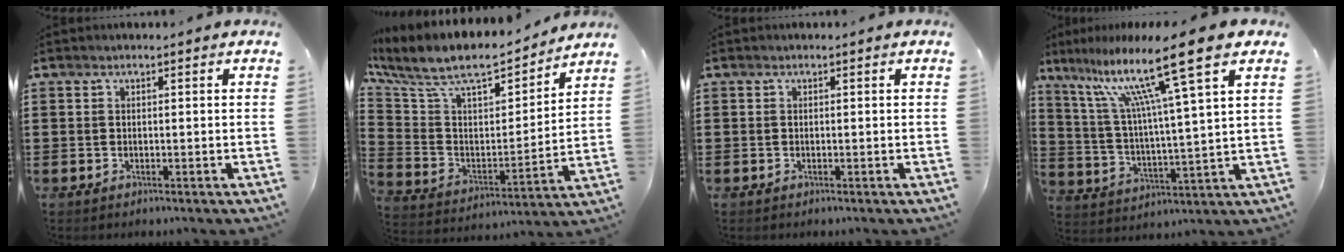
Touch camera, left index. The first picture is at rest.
{"total": 9.4, "force": [7.6, 2.9, 4.8], "torque": [-0.128, -0.052, 0.127]}
{"total": 0.0}
{"total": 14.6, "force": [9.4, 0.3, 11.1], "torque": [-0.223, -0.040, 0.145]}